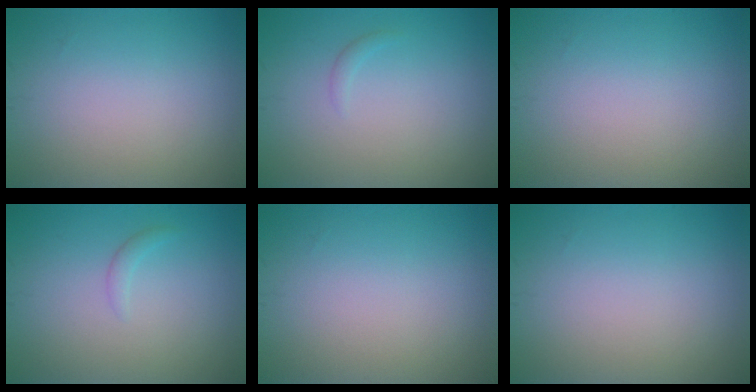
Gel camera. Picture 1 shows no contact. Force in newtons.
{"total": 0.6, "press": 0.6, "slide": 0.0}
{"total": 0.0}
{"total": 0.8, "press": 0.8, "slide": 0.0}
{"total": 0.0}
{"total": 0.0}